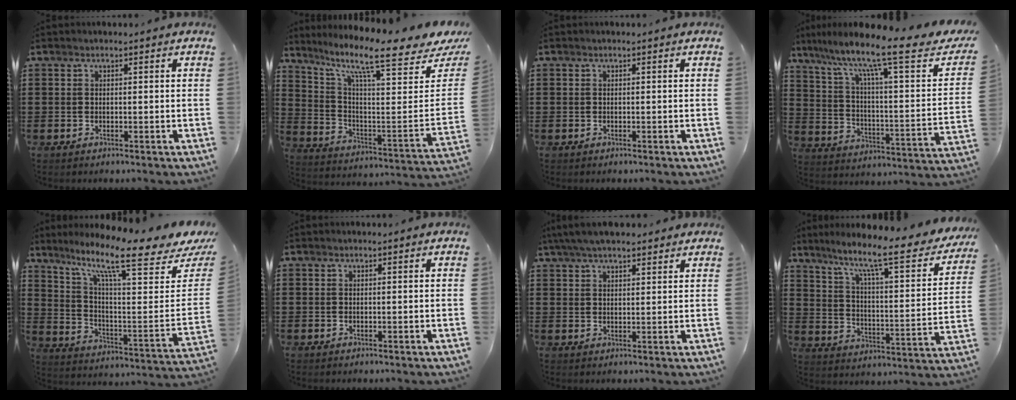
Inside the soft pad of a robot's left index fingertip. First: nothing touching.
{"total": 11.1, "force": [8.4, 1.0, 7.3], "torque": [-0.151, -0.072, 0.130]}
{"total": 0.0}
{"total": 11.8, "force": [8.5, 1.1, 8.1], "torque": [-0.162, -0.058, 0.128]}
{"total": 12.9, "force": [9.2, 1.9, 8.9], "torque": [-0.172, -0.069, 0.146]}
{"total": 0.0}
{"total": 4.9, "force": [4.2, 1.1, 2.3], "torque": [-0.055, -0.002, 0.079]}
{"total": 11.3, "force": [8.8, 0.7, 7.0], "torque": [-0.143, -0.066, 0.136]}